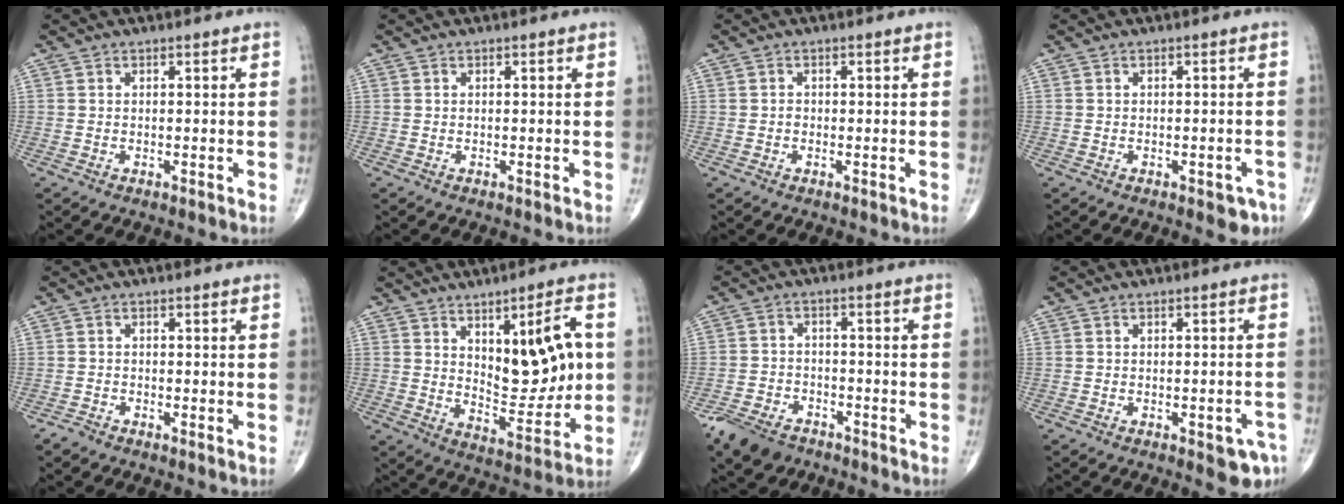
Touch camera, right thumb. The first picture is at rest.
{"total": 0.0}
{"total": 0.5, "force": [-0.2, 0.4, 0.2], "torque": [0.000, 0.001, -0.005]}
{"total": 3.2, "force": [-1.8, 1.6, 2.2], "torque": [-0.007, 0.010, -0.018]}
{"total": 1.0, "force": [-0.8, 0.3, 0.5], "torque": [-0.011, -0.002, -0.021]}
{"total": 14.2, "force": [2.9, 5.7, 12.7], "torque": [-0.155, -0.019, 0.056]}
{"total": 7.6, "force": [-5.6, 4.4, 2.7], "torque": [-0.046, 0.020, -0.101]}
{"total": 4.8, "force": [-2.4, 1.9, 3.7], "torque": [-0.024, 0.011, -0.023]}